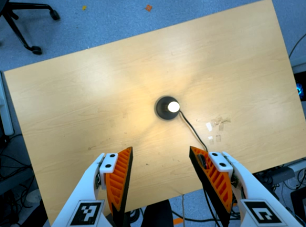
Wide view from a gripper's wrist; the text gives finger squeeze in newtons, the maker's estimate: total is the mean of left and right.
{"total": 0.0}